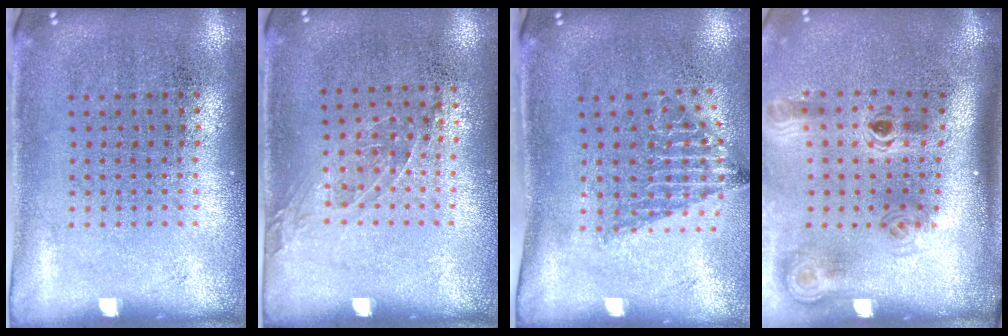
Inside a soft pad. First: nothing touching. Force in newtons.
{"total": 1.0, "press": 0.7, "slide": 0.6}
{"total": 1.4, "press": 1.1, "slide": 0.9}
{"total": 2.0, "press": 1.3, "slide": 1.5}